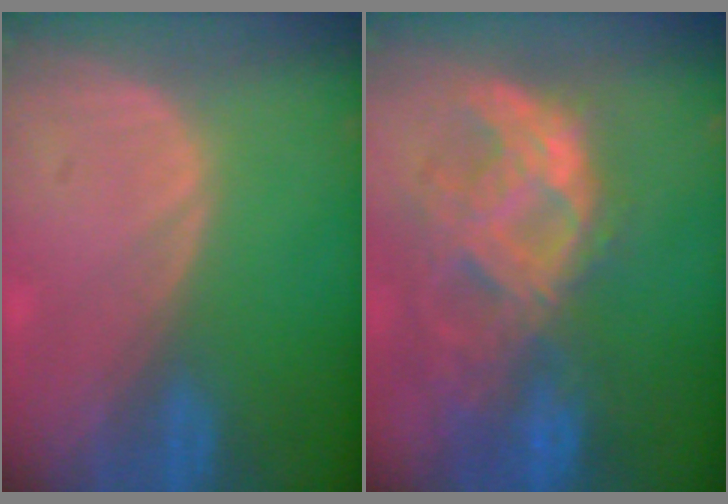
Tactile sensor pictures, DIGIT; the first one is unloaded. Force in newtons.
{"total": 10.9, "press": 9.3, "slide": 5.7}